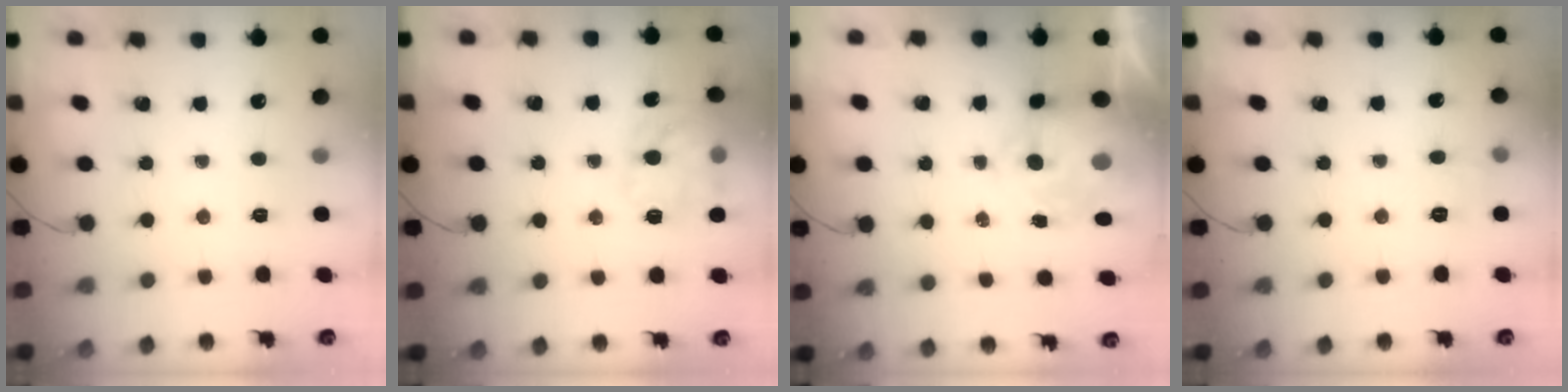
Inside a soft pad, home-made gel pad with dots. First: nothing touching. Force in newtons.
{"total": 14.8, "press": 14.8, "slide": 0.8}
{"total": 8.9, "press": 8.7, "slide": 1.6}
{"total": 5.3, "press": 5.2, "slide": 1.3}